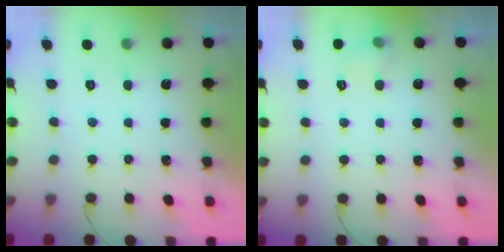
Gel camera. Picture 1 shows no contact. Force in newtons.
{"total": 4.7, "press": 4.6, "slide": 0.9}